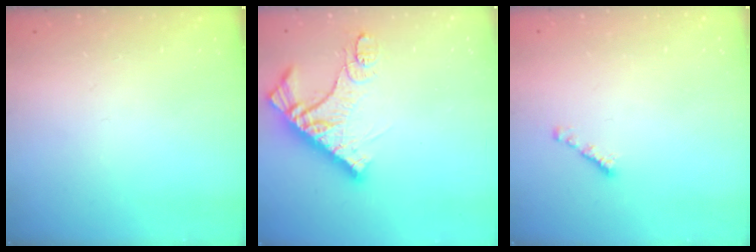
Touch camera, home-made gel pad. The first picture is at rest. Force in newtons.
{"total": 12.3, "press": 12.2, "slide": 1.2}
{"total": 1.8, "press": 1.7, "slide": 0.6}